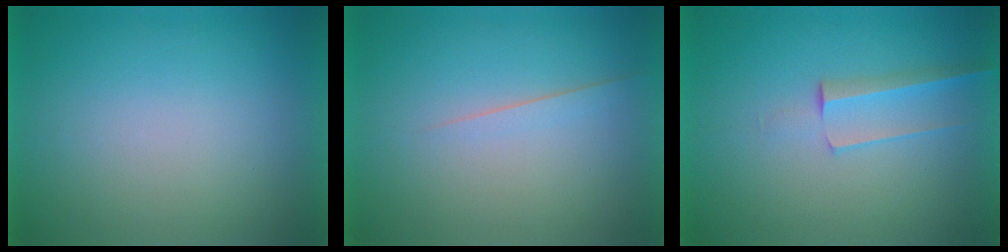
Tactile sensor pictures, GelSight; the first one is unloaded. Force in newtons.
{"total": 1.4}
{"total": 2.5}